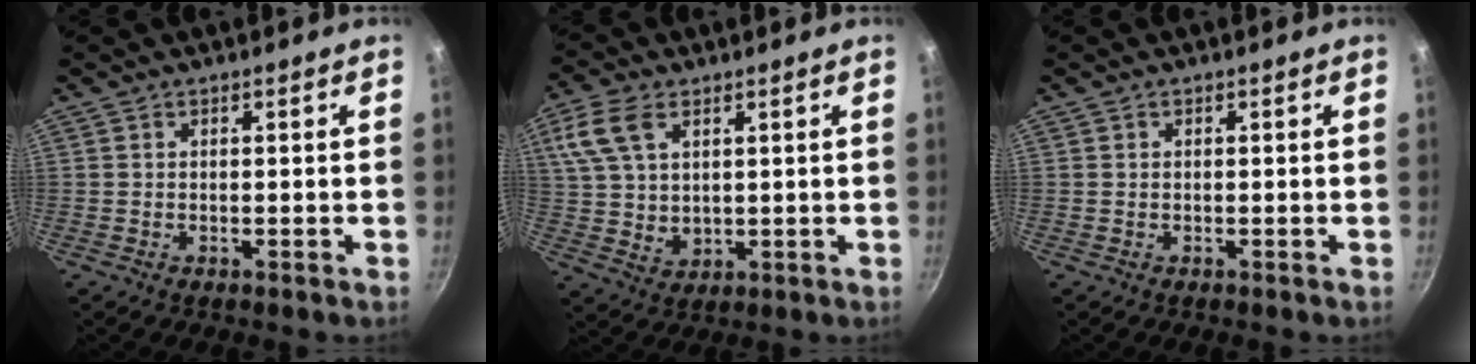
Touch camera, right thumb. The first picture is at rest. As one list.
[{"total": 10.5, "force": [4.2, 6.4, 7.1], "torque": [-0.135, -0.005, 0.085]}, {"total": 0.0}]